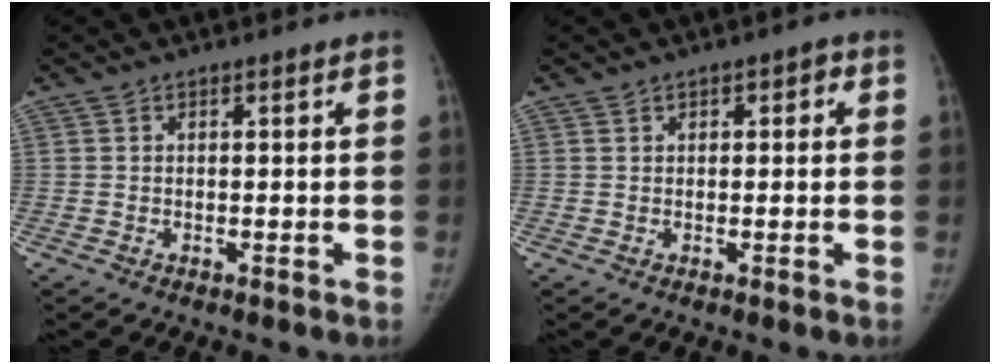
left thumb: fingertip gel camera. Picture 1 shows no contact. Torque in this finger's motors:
{"motor_torque": [-0.31, 0.03, -0.36, 0.28, -0.03]}